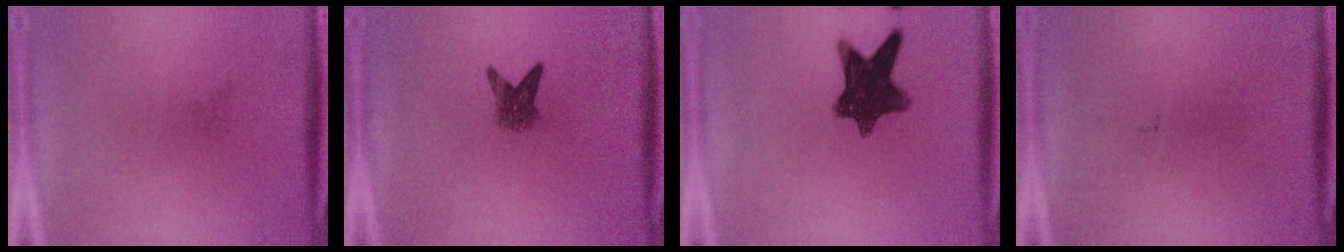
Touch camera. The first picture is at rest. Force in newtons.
{"total": 3.5}
{"total": 10.8}
{"total": 0.0}